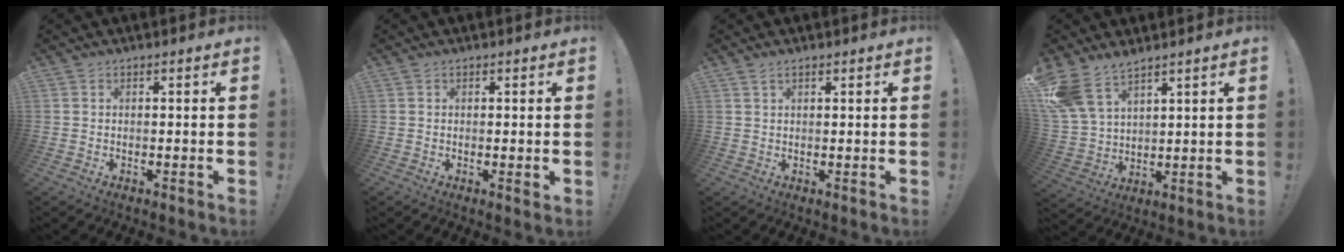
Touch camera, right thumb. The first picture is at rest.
{"total": 1.0, "force": [0.2, 0.2, 0.9], "torque": [-0.008, -0.003, 0.002]}
{"total": 1.7, "force": [1.1, 0.7, 1.0], "torque": [-0.016, -0.002, 0.021]}
{"total": 11.2, "force": [8.5, 5.4, 4.8], "torque": [-0.104, -0.043, 0.168]}